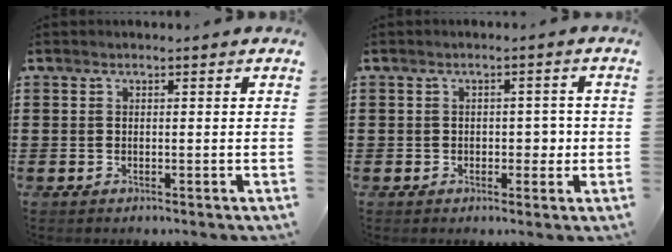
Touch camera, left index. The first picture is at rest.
{"total": 3.0, "force": [-0.2, 1.9, 2.2], "torque": [-0.030, -0.001, -0.010]}